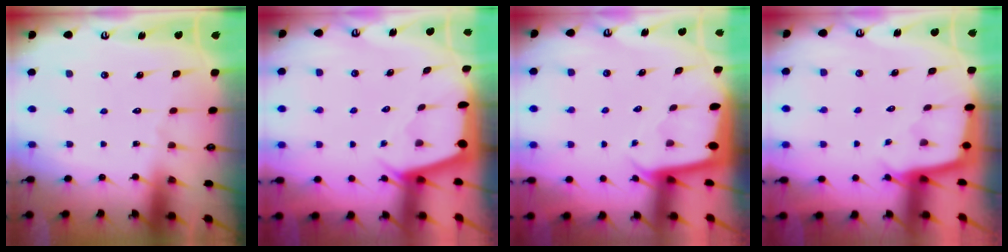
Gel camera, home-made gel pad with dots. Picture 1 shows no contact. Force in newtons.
{"total": 2.4, "press": 2.4, "slide": 0.3}
{"total": 1.7, "press": 1.7, "slide": 0.1}
{"total": 2.3, "press": 2.3, "slide": 0.2}